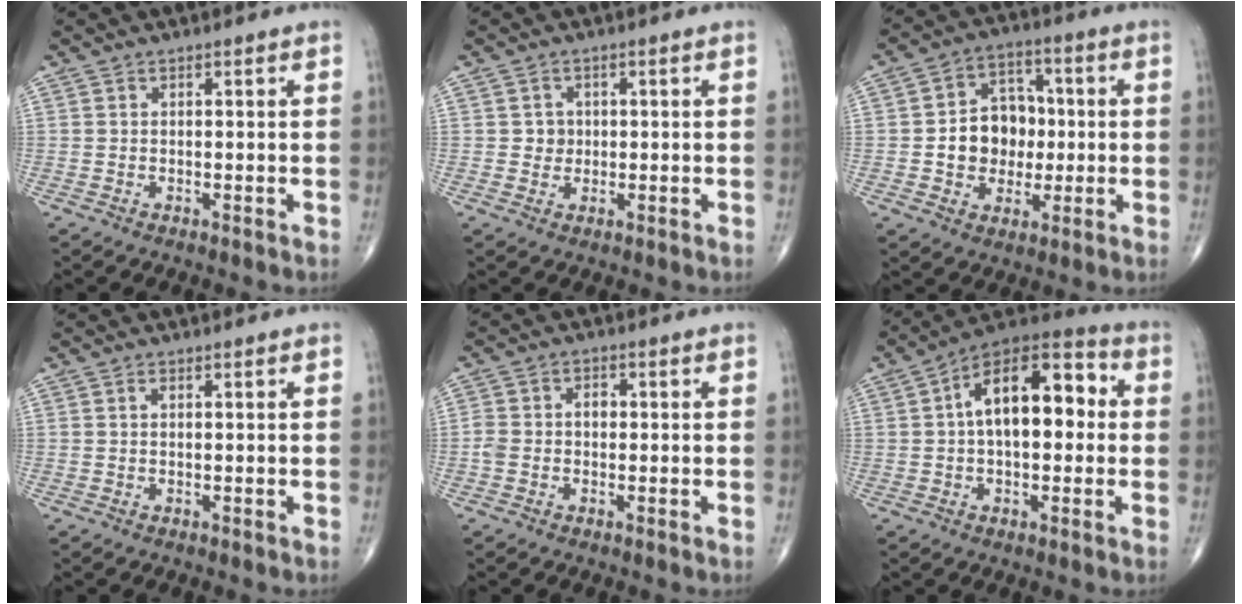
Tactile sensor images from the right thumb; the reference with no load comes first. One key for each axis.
{"total": 2.3, "fx": 0.1, "fy": 2.2, "fz": 0.7, "tx": 0.004, "ty": 0.005, "tz": 0.001}
{"total": 11.6, "fx": -0.3, "fy": 9.2, "fz": 7.1, "tx": -0.074, "ty": 0.023, "tz": -0.005}
{"total": 0.5, "fx": 0.1, "fy": 0.2, "fz": 0.5, "tx": -0.009, "ty": 0.000, "tz": 0.000}
{"total": 3.8, "fx": -0.4, "fy": 2.8, "fz": 2.5, "tx": -0.048, "ty": 0.019, "tz": -0.010}
{"total": 16.5, "fx": 1.9, "fy": 8.7, "fz": 13.9, "tx": -0.195, "ty": 0.042, "tz": 0.018}